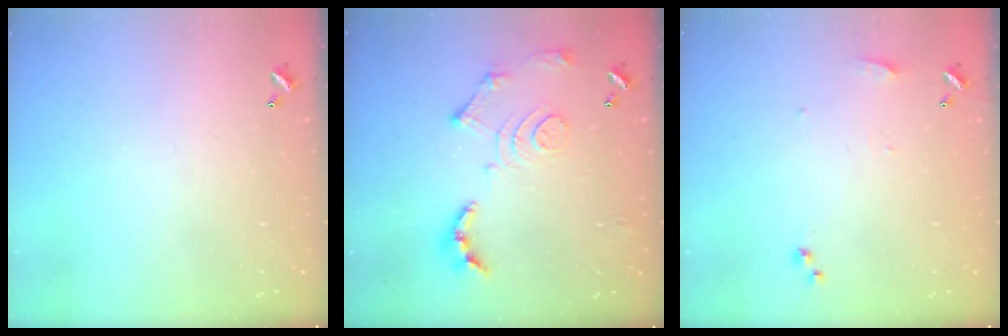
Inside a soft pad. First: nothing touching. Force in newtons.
{"total": 14.2, "press": 14.1, "slide": 1.4}
{"total": 7.3, "press": 7.3, "slide": 0.8}